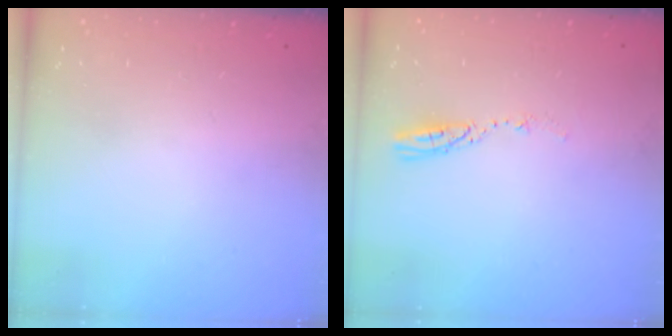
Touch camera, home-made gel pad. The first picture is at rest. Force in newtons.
{"total": 4.0, "press": 3.9, "slide": 0.5}